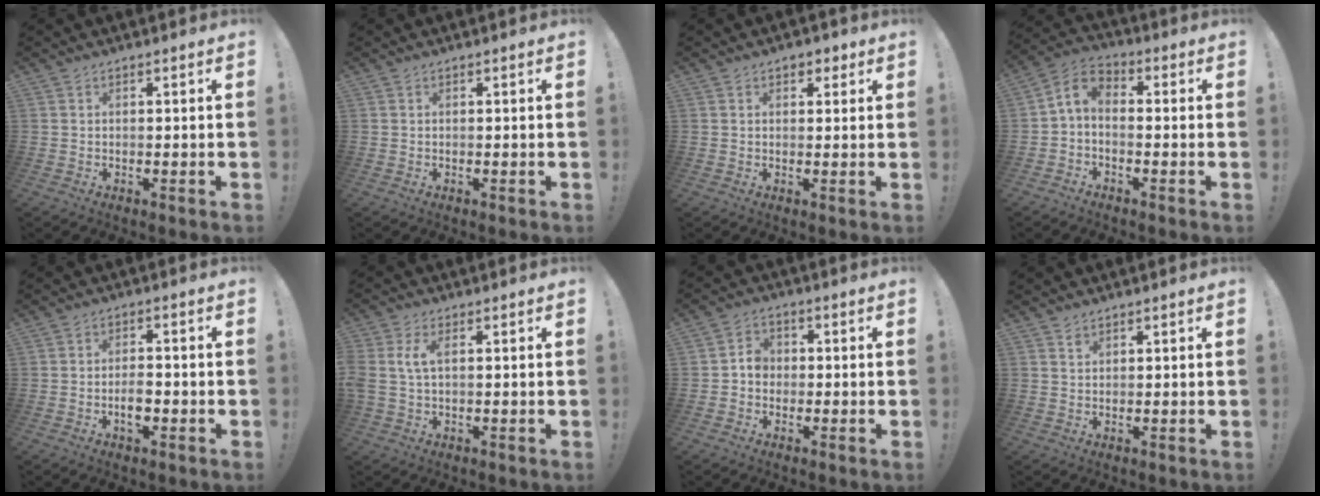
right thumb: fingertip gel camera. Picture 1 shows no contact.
{"total": 0.0}
{"total": 2.9, "force": [1.4, 2.1, 1.4], "torque": [-0.009, -0.002, 0.023]}
{"total": 5.3, "force": [-0.7, 3.1, 4.3], "torque": [-0.090, 0.003, -0.012]}
{"total": 4.5, "force": [-1.9, 2.2, 3.4], "torque": [-0.059, 0.008, -0.034]}
{"total": 4.9, "force": [0.5, 2.3, 4.3], "torque": [-0.093, 0.002, 0.008]}
{"total": 4.4, "force": [-1.1, 3.6, 2.3], "torque": [-0.036, 0.014, -0.020]}
{"total": 1.3, "force": [1.0, 0.7, 0.1], "torque": [0.012, -0.007, 0.017]}